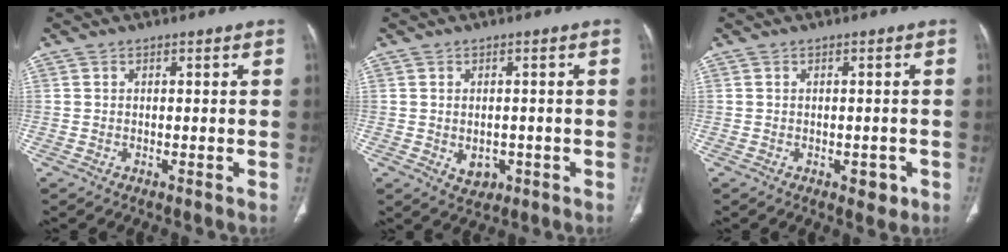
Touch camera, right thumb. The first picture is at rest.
{"total": 3.7, "force": [-0.9, 2.8, 2.3], "torque": [-0.023, 0.003, -0.001]}
{"total": 2.7, "force": [-1.1, 1.6, 1.9], "torque": [-0.011, 0.003, -0.009]}